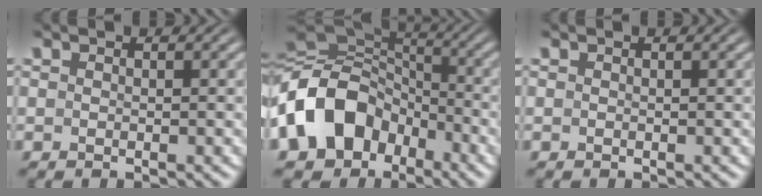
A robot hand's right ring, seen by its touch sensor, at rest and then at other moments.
{"total": 11.8, "force": [-2.7, 9.8, 6.0], "torque": [-0.157, -0.036, -0.037]}
{"total": 0.0}